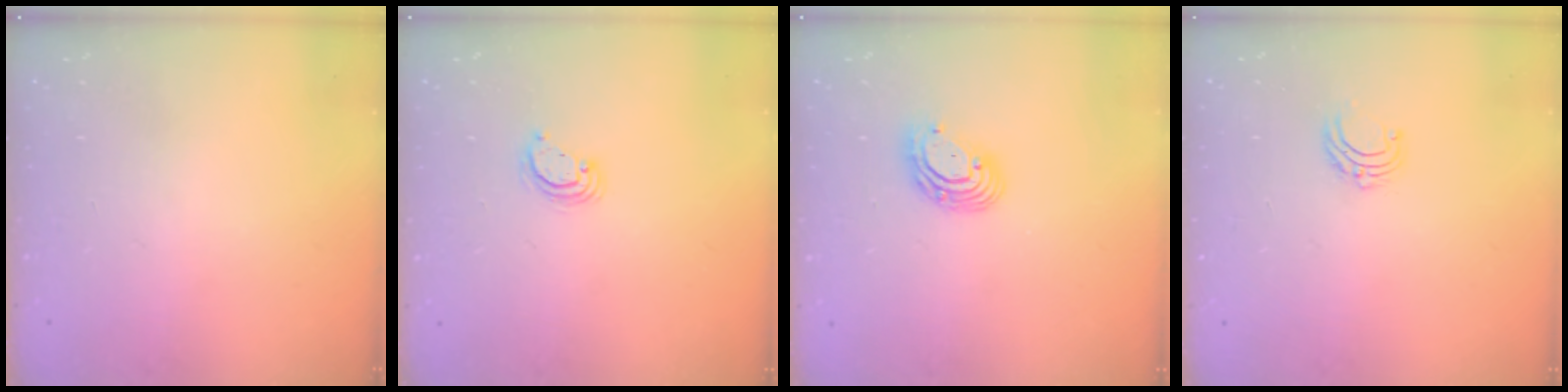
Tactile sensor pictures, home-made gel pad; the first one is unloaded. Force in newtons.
{"total": 3.9, "press": 3.9, "slide": 0.4}
{"total": 8.8, "press": 8.6, "slide": 1.7}
{"total": 5.3, "press": 5.3, "slide": 0.5}